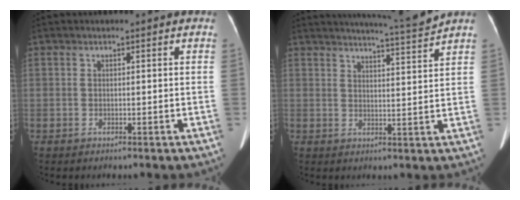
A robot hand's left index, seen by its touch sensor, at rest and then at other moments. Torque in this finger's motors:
{"motor_torque": [-0.49, -0.49, -0.23, -0.19]}